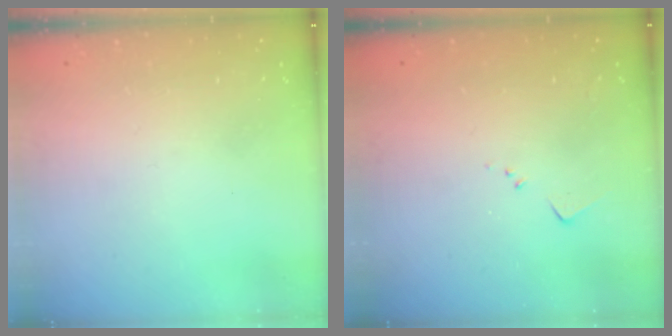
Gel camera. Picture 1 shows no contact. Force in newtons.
{"total": 3.6, "press": 3.5, "slide": 0.5}